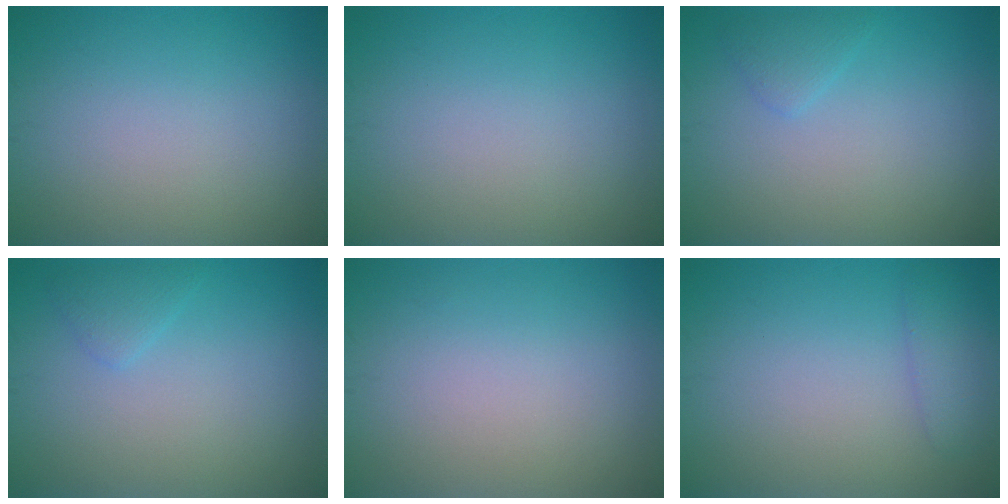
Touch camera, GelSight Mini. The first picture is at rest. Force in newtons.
{"total": 0.0}
{"total": 1.3, "press": 1.3, "slide": 0.1}
{"total": 1.3, "press": 1.3, "slide": 0.1}
{"total": 0.0}
{"total": 1.7, "press": 1.6, "slide": 0.2}